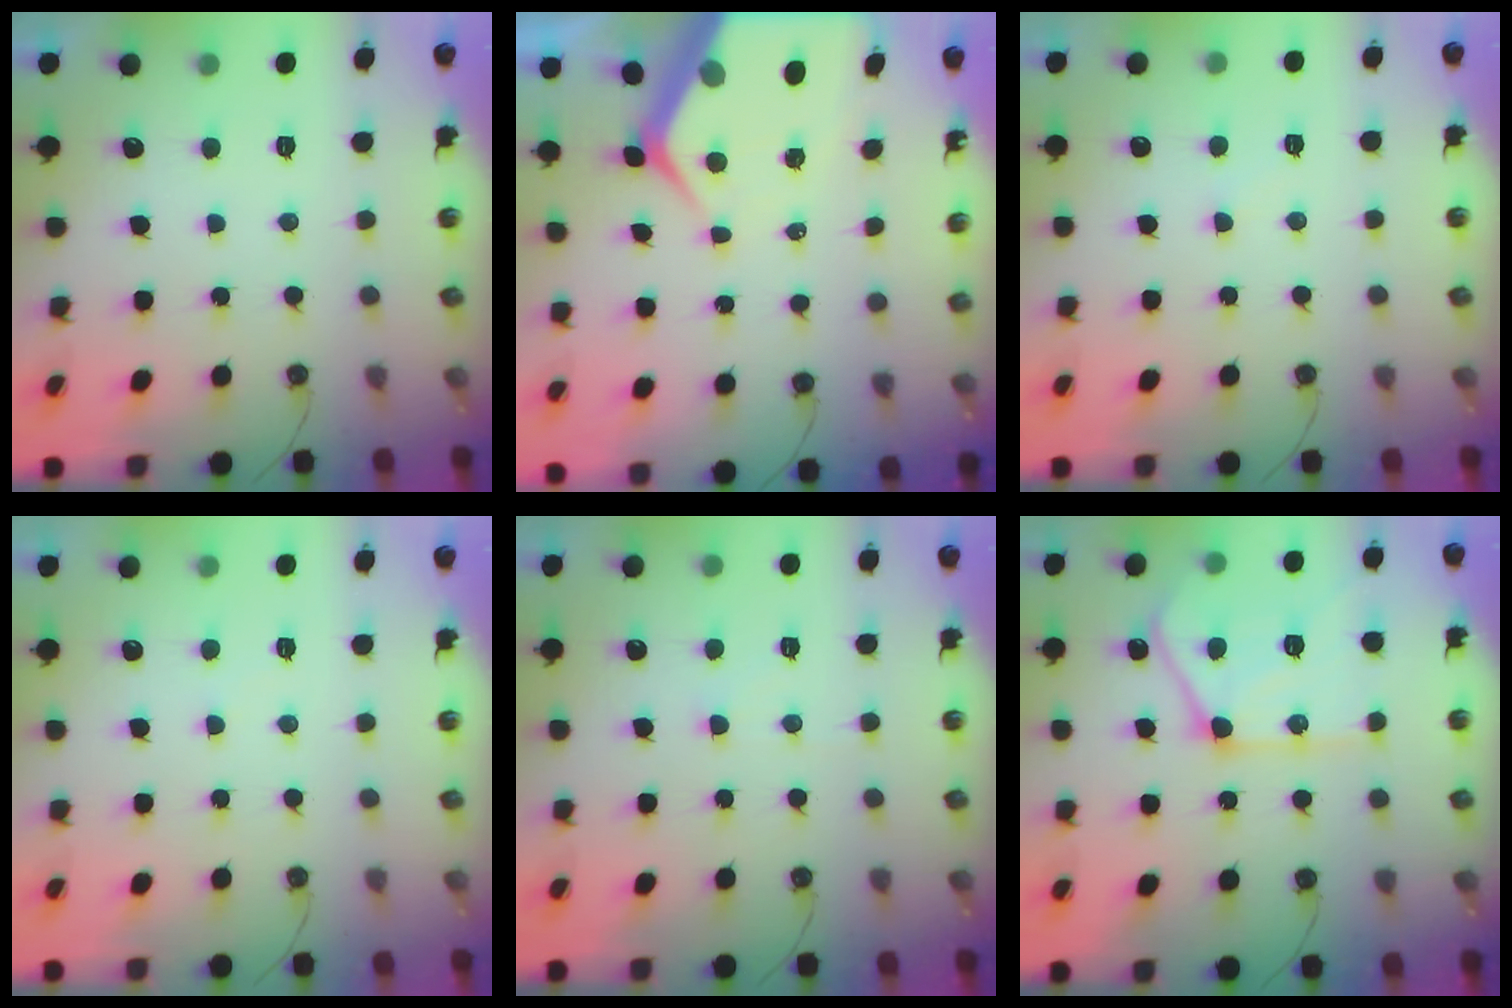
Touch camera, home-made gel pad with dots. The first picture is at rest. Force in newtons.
{"total": 10.5, "press": 10.4, "slide": 1.0}
{"total": 5.1, "press": 5.1, "slide": 0.7}
{"total": 2.9, "press": 2.9, "slide": 0.4}
{"total": 2.8, "press": 2.7, "slide": 0.4}
{"total": 18.4, "press": 18.2, "slide": 2.3}